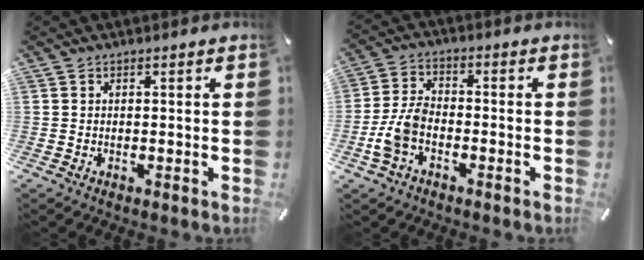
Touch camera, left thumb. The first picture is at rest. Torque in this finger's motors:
{"motor_torque": [2.48, 2.53, 1.29, -0.64, 0.60]}